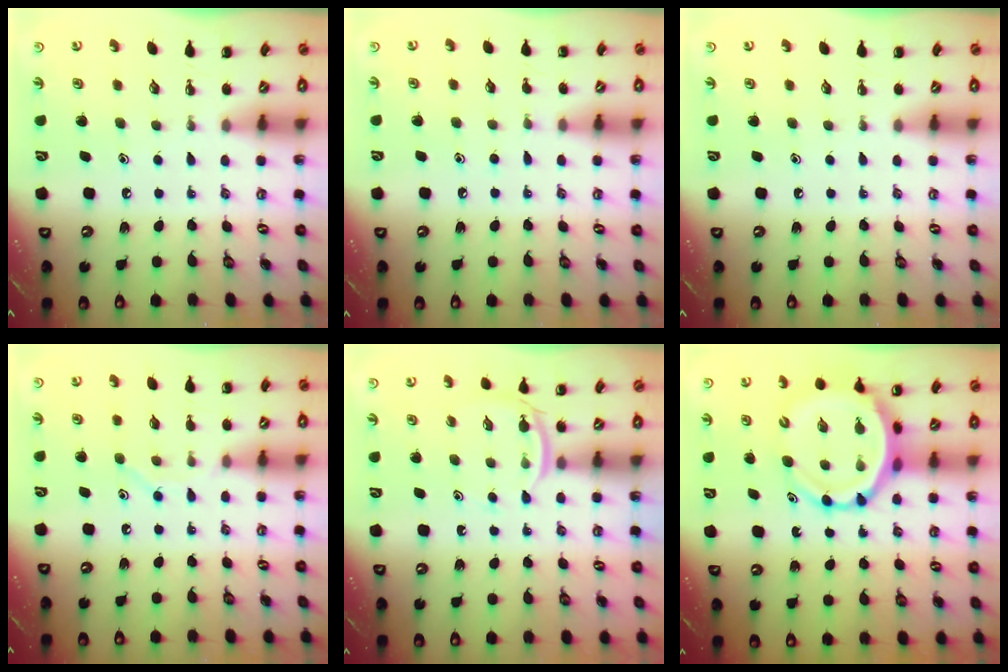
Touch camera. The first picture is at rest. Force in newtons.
{"total": 4.2, "press": 3.8, "slide": 1.7}
{"total": 0.0}
{"total": 7.1, "press": 7.0, "slide": 0.9}
{"total": 4.7, "press": 4.5, "slide": 1.4}
{"total": 8.9, "press": 8.4, "slide": 2.9}